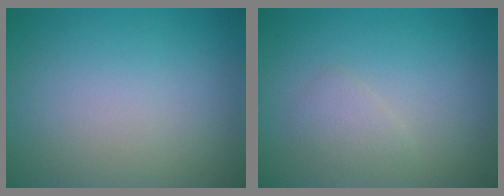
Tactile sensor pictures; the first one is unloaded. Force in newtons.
{"total": 1.3, "press": 1.3, "slide": 0.0}